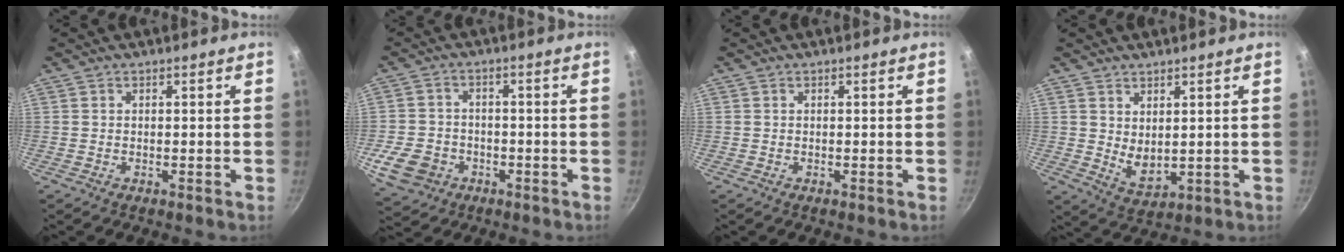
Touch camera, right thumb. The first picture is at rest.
{"total": 9.1, "force": [-3.4, 7.3, 4.3], "torque": [-0.072, 0.018, -0.056]}
{"total": 0.0}
{"total": 5.2, "force": [1.9, 2.9, 3.9], "torque": [-0.057, -0.028, 0.043]}